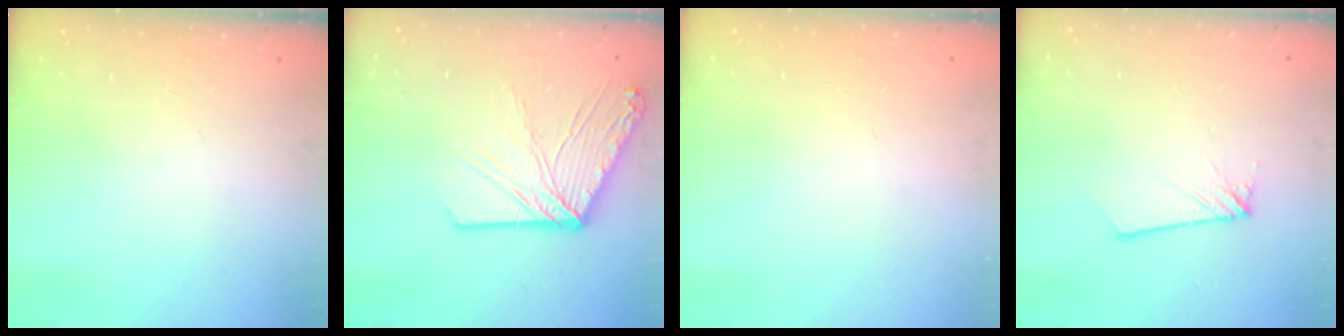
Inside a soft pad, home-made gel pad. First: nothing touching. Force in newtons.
{"total": 12.8, "press": 12.7, "slide": 1.4}
{"total": 0.0}
{"total": 1.8, "press": 1.8, "slide": 0.2}